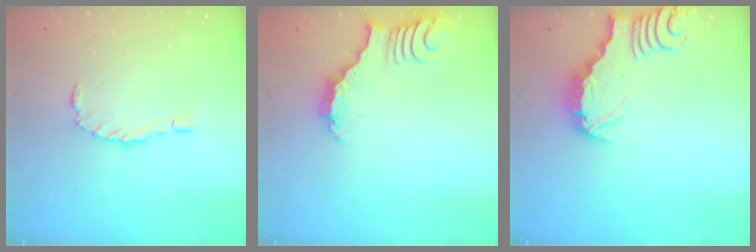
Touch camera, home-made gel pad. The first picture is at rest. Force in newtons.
{"total": 2.8, "press": 2.8, "slide": 0.4}
{"total": 3.2, "press": 3.2, "slide": 0.4}